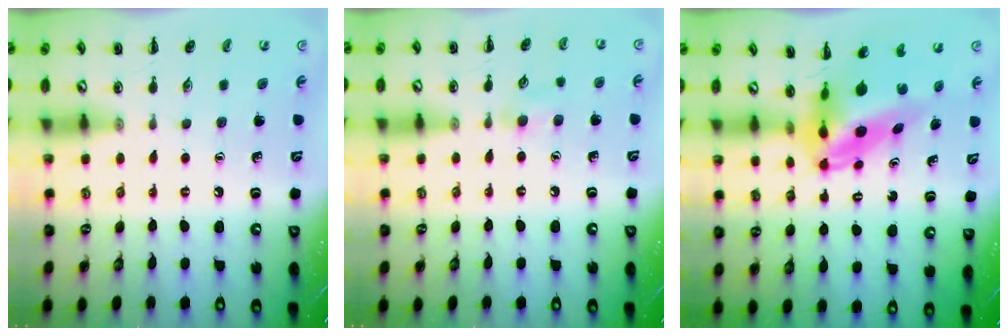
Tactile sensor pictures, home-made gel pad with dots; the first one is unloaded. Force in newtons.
{"total": 7.2, "press": 6.8, "slide": 2.3}
{"total": 6.7, "press": 6.4, "slide": 1.9}